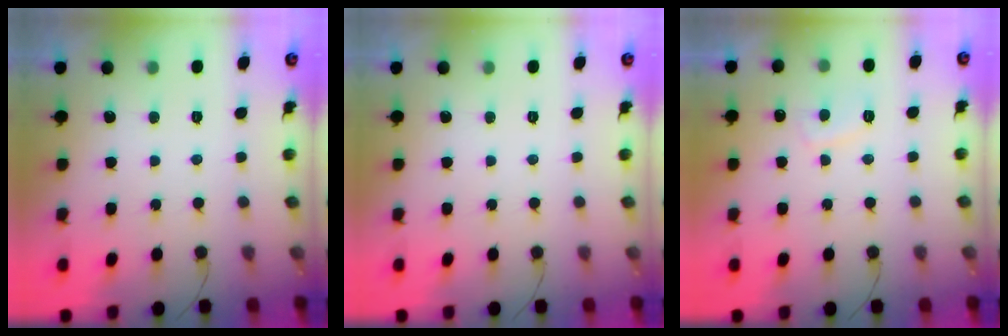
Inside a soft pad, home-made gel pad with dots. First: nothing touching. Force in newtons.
{"total": 0.0}
{"total": 3.5, "press": 3.4, "slide": 0.6}